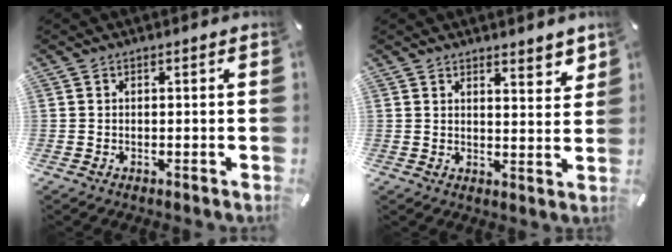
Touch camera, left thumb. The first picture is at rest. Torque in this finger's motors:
{"motor_torque": [0.29, -0.48, 0.05, 0.01, -0.02]}